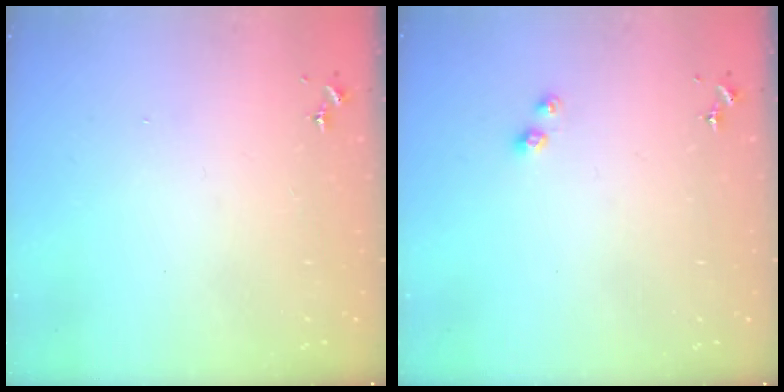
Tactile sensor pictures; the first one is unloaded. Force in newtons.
{"total": 4.2, "press": 4.1, "slide": 0.7}